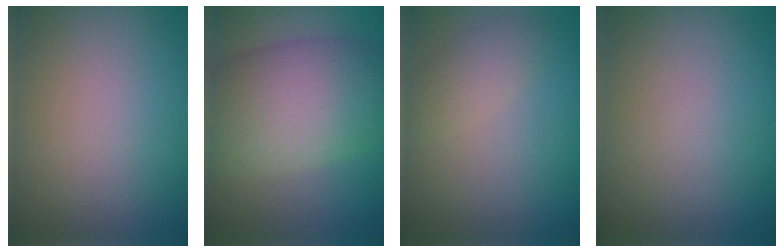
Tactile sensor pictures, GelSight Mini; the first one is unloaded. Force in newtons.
{"total": 10.7, "press": 10.7, "slide": 0.5}
{"total": 2.0, "press": 2.0, "slide": 0.2}
{"total": 0.0}